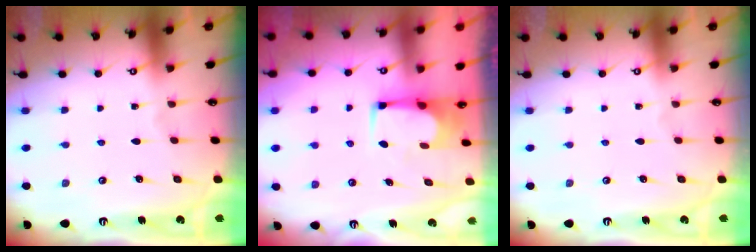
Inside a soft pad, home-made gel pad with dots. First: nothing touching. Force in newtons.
{"total": 2.1, "press": 2.1, "slide": 0.1}
{"total": 0.0}